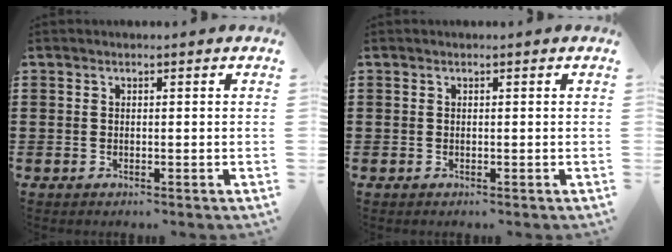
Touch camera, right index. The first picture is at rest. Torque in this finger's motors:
{"motor_torque": [-0.34, 0.34, 0.00, 0.00]}